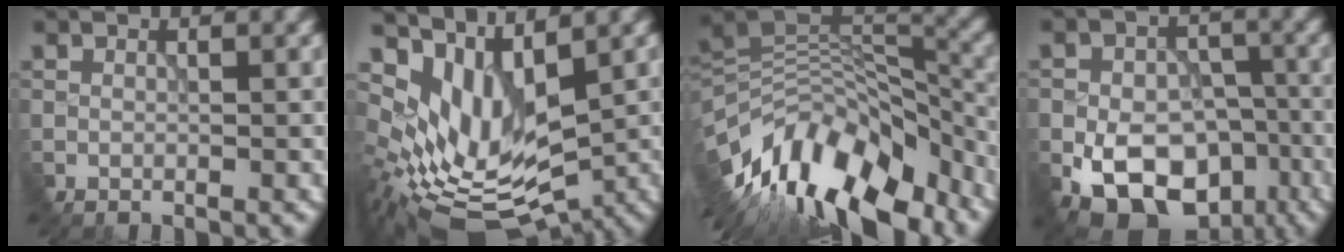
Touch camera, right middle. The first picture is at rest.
{"total": 7.8, "force": [2.8, 4.1, 5.9], "torque": [-0.127, -0.019, 0.067]}
{"total": 13.4, "force": [-8.0, 6.4, 8.6], "torque": [-0.171, 0.027, -0.134]}
{"total": 11.7, "force": [-5.9, 7.9, 6.3], "torque": [-0.089, -0.009, -0.089]}